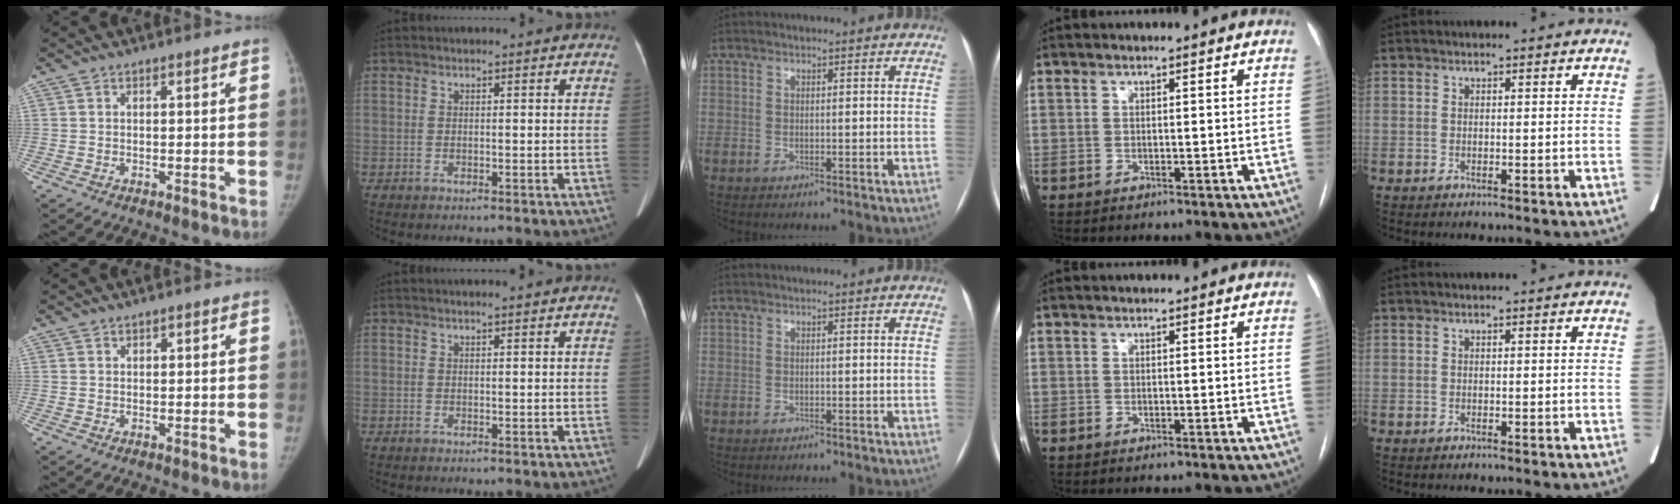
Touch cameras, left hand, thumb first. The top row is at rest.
{"thumb": {"total": 1.0, "force": [0.6, 0.5, 0.6], "torque": [-0.002, -0.002, 0.008]}, "index": {"total": 2.3, "force": [2.0, 0.0, 1.0], "torque": [-0.012, 0.015, 0.026]}}